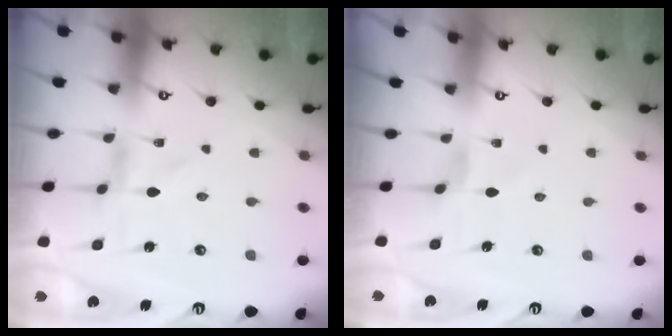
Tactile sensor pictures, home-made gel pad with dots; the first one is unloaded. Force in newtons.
{"total": 2.5, "press": 2.5, "slide": 0.5}